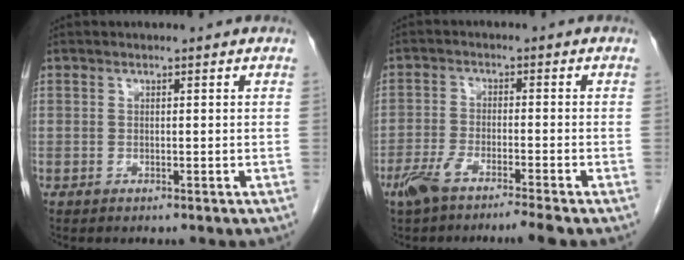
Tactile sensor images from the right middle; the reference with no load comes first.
{"total": 6.0, "force": [-4.5, 0.1, 4.0], "torque": [-0.075, -0.009, -0.084]}